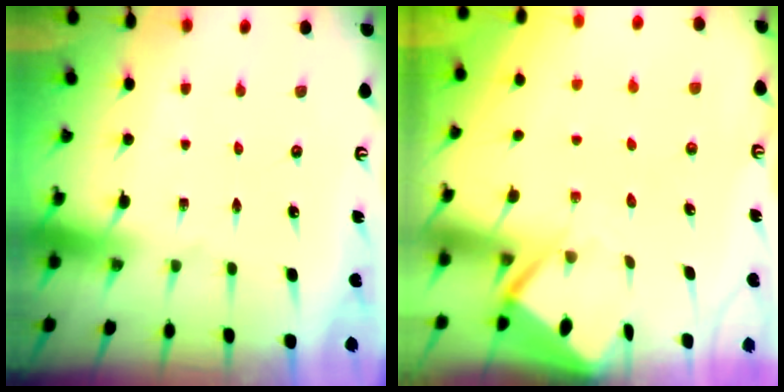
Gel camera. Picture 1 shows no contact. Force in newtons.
{"total": 3.5, "press": 3.5, "slide": 0.3}